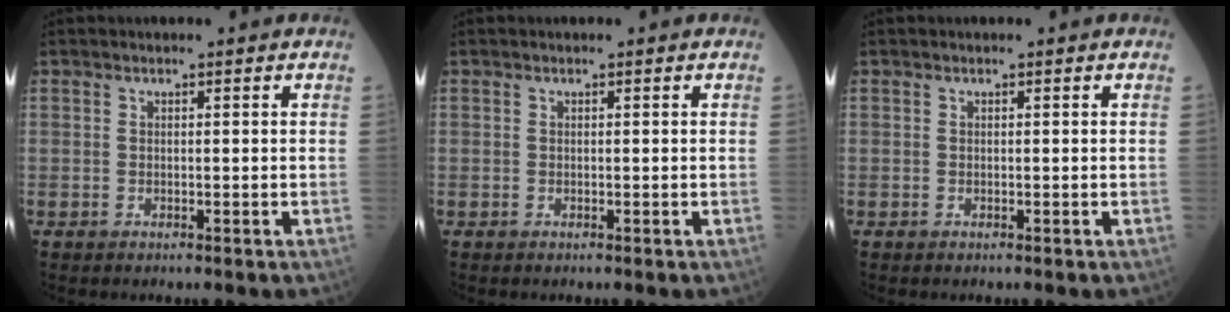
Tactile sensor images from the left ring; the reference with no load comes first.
{"total": 0.0}
{"total": 0.0}